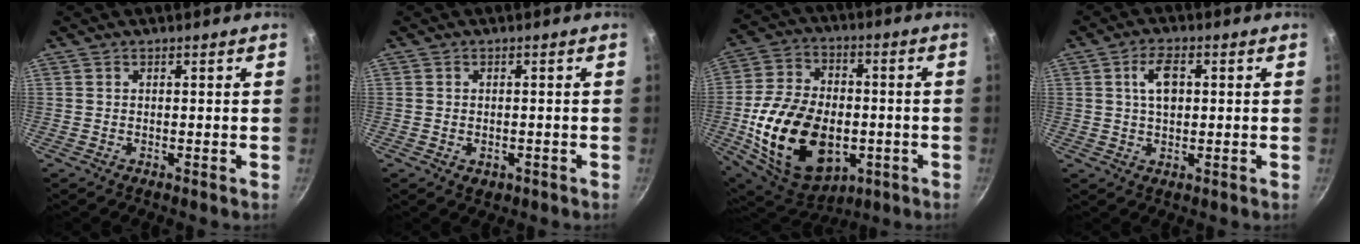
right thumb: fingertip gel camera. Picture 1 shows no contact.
{"total": 2.3, "force": [-0.9, 1.7, 1.3], "torque": [-0.020, -0.002, -0.007]}
{"total": 24.6, "force": [-4.9, 16.1, 17.8], "torque": [-0.309, 0.019, -0.065]}
{"total": 5.8, "force": [1.1, 3.1, 4.8], "torque": [-0.073, 0.004, 0.018]}